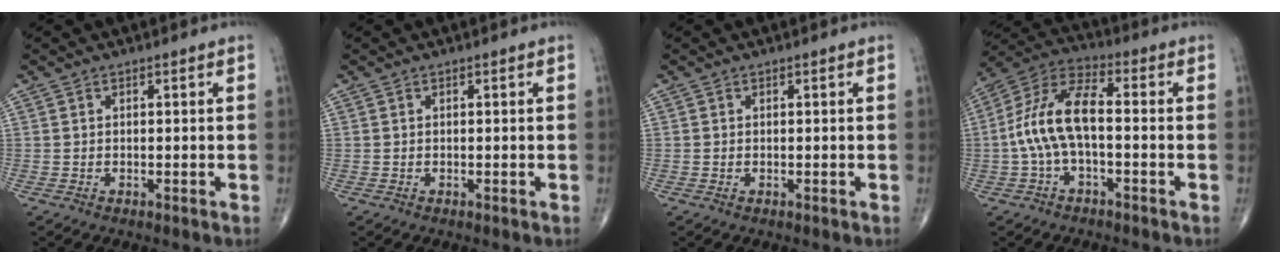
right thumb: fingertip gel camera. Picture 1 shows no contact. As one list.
[{"total": 0.0}, {"total": 0.0}, {"total": 11.7, "force": [-1.2, 5.4, 10.4], "torque": [-0.216, 0.043, -0.031]}]